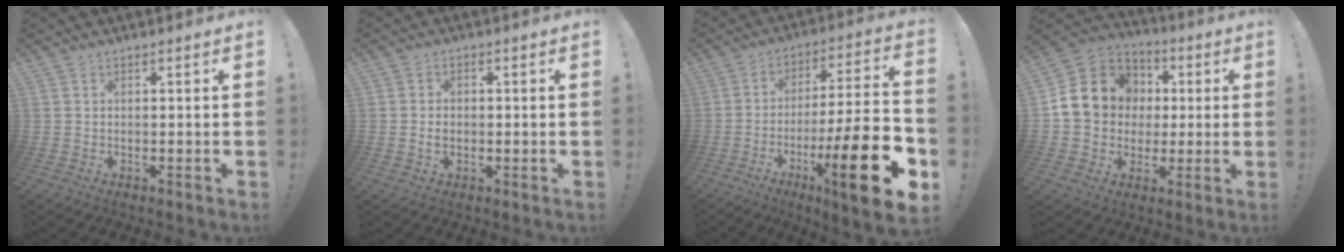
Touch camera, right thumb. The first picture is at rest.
{"total": 2.5, "force": [-0.5, 1.8, 1.8], "torque": [-0.022, -0.002, -0.015]}
{"total": 23.8, "force": [-9.4, 4.0, 21.5], "torque": [-0.325, 0.042, -0.148]}
{"total": 15.7, "force": [2.5, 14.1, 6.4], "torque": [-0.082, 0.005, 0.072]}